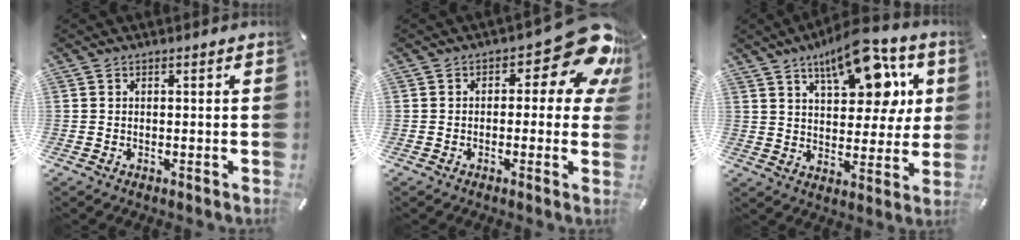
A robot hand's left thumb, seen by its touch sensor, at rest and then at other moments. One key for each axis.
{"total": 14.2, "fx": 6.2, "fy": 6.3, "fz": 11.0, "tx": -0.133, "ty": -0.051, "tz": 0.106}
{"total": 16.2, "fx": 8.8, "fy": 7.9, "fz": 11.0, "tx": -0.151, "ty": -0.040, "tz": 0.146}